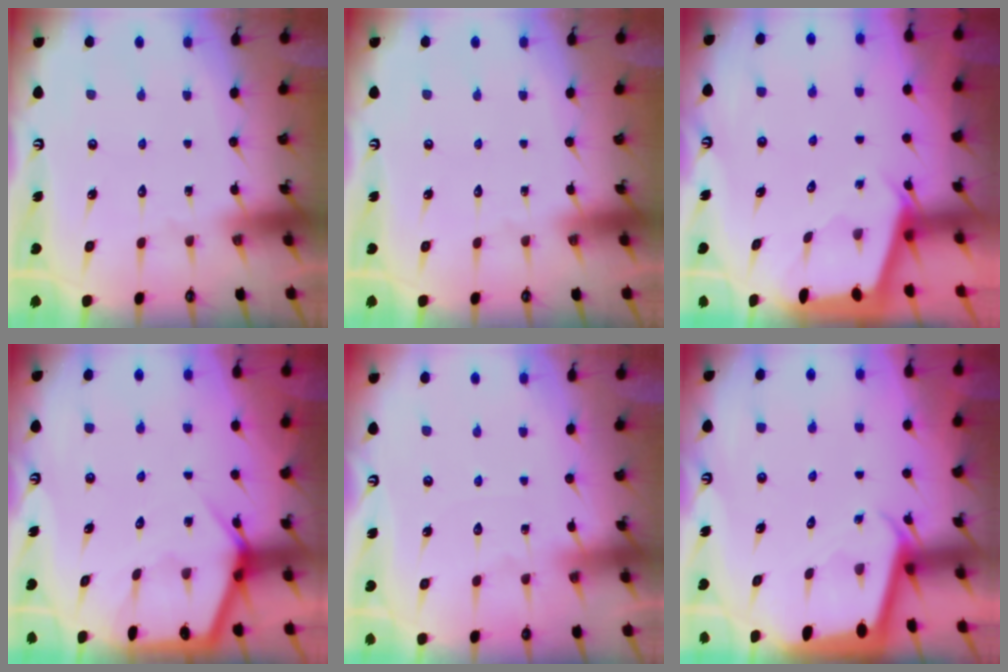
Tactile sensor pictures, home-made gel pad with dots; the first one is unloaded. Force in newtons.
{"total": 0.0}
{"total": 2.0, "press": 2.0, "slide": 0.3}
{"total": 5.1, "press": 5.1, "slide": 0.5}
{"total": 4.3, "press": 4.2, "slide": 0.6}
{"total": 2.2, "press": 2.2, "slide": 0.2}